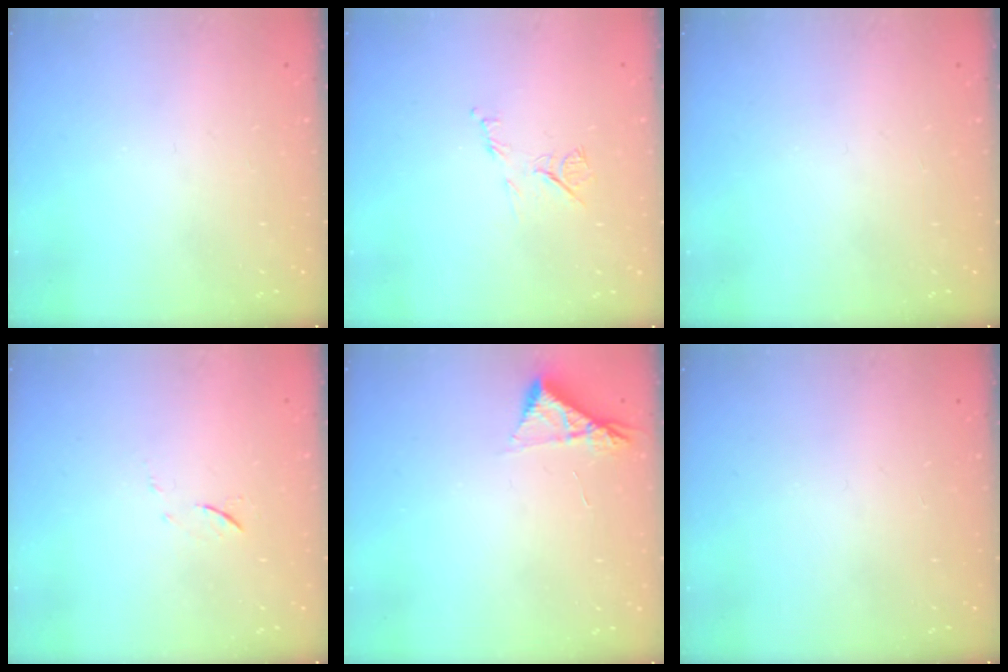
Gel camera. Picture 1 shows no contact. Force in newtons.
{"total": 6.6, "press": 6.5, "slide": 0.9}
{"total": 0.0}
{"total": 5.2, "press": 5.1, "slide": 0.7}
{"total": 5.0, "press": 5.0, "slide": 0.8}
{"total": 0.0}